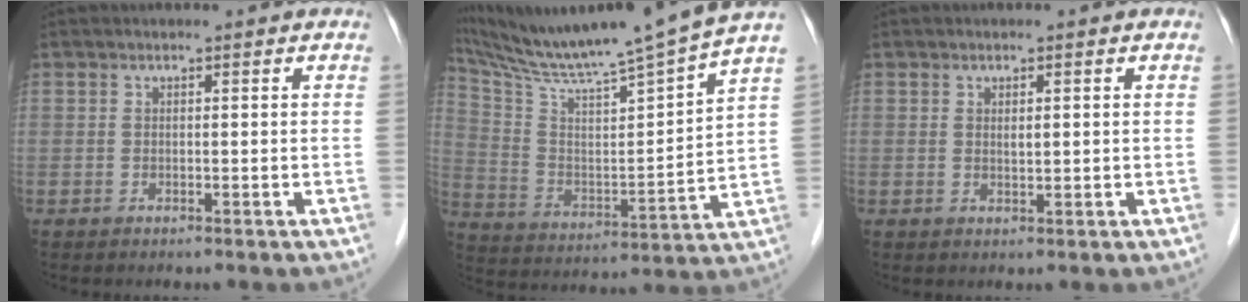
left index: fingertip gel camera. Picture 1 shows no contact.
{"total": 20.8, "force": [17.8, -1.6, 10.6], "torque": [-0.186, -0.029, 0.287]}
{"total": 1.1, "force": [0.3, 0.3, 1.0], "torque": [-0.019, -0.002, 0.008]}